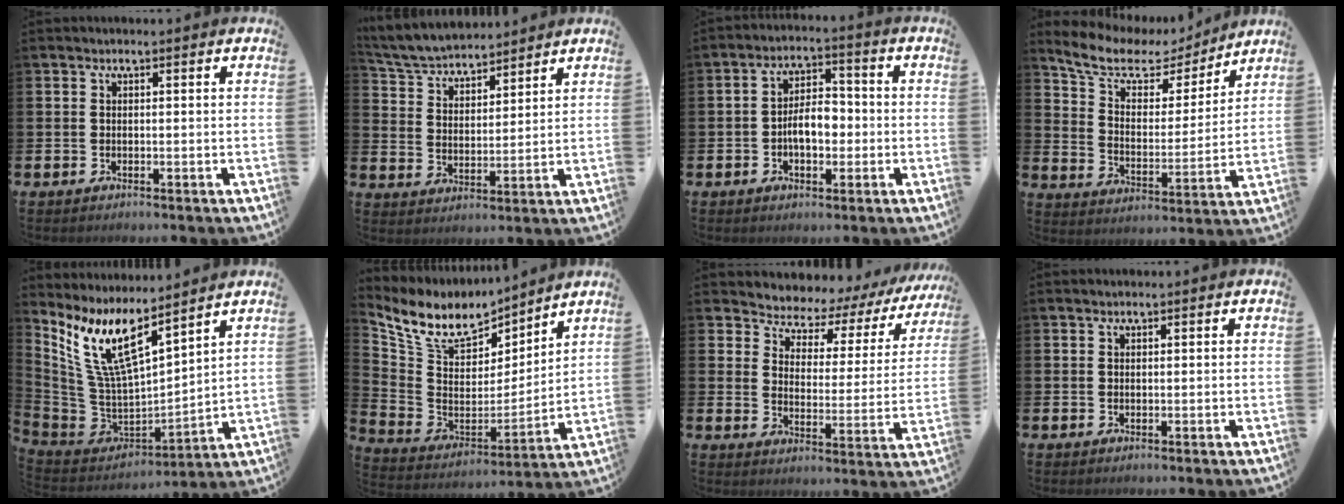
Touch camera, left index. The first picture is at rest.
{"total": 5.7, "force": [5.6, 1.2, 0.8], "torque": [-0.045, -0.032, 0.099]}
{"total": 5.1, "force": [-1.1, 2.9, 4.1], "torque": [-0.059, 0.007, -0.028]}
{"total": 8.5, "force": [7.1, 3.6, 2.9], "torque": [-0.092, -0.043, 0.124]}
{"total": 10.4, "force": [6.8, 3.4, 7.1], "torque": [-0.179, -0.052, 0.121]}
{"total": 10.1, "force": [8.6, 4.3, 3.0], "torque": [-0.116, -0.053, 0.156]}
{"total": 4.6, "force": [4.2, 1.9, 0.4], "torque": [-0.044, -0.040, 0.065]}
{"total": 0.9, "force": [0.8, 0.2, 0.2], "torque": [-0.004, 0.002, 0.015]}